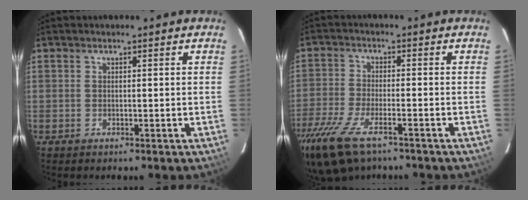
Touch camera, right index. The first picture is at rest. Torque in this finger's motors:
{"motor_torque": [1.17, -0.97, 0.58, 0.19]}